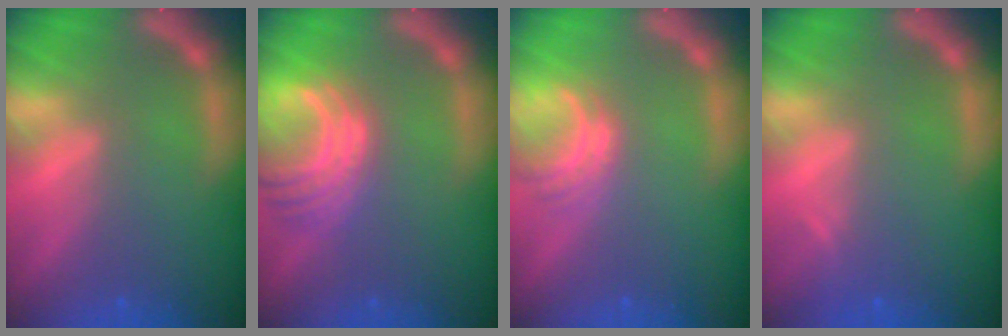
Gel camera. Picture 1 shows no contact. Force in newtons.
{"total": 7.0}
{"total": 3.0}
{"total": 0.9}